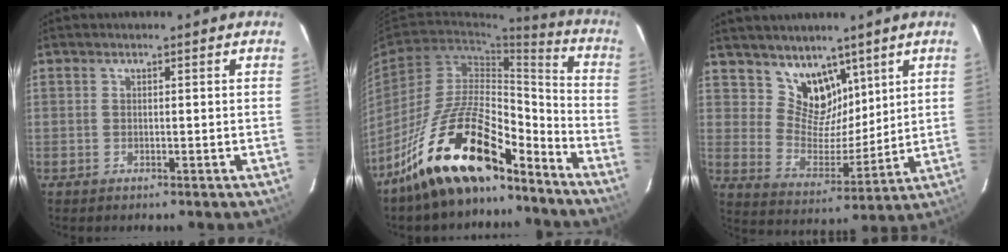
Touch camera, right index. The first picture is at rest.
{"total": 19.1, "force": [-14.4, 6.0, 11.1], "torque": [-0.204, 0.011, -0.250]}
{"total": 10.2, "force": [7.0, 6.5, 3.5], "torque": [-0.055, -0.008, 0.138]}